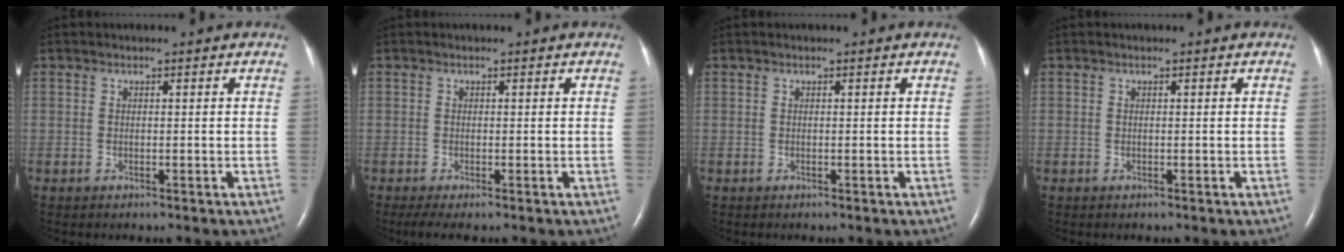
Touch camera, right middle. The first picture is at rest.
{"total": 2.0, "force": [-1.3, 0.2, 1.5], "torque": [-0.034, -0.010, -0.027]}
{"total": 0.0}
{"total": 0.0}